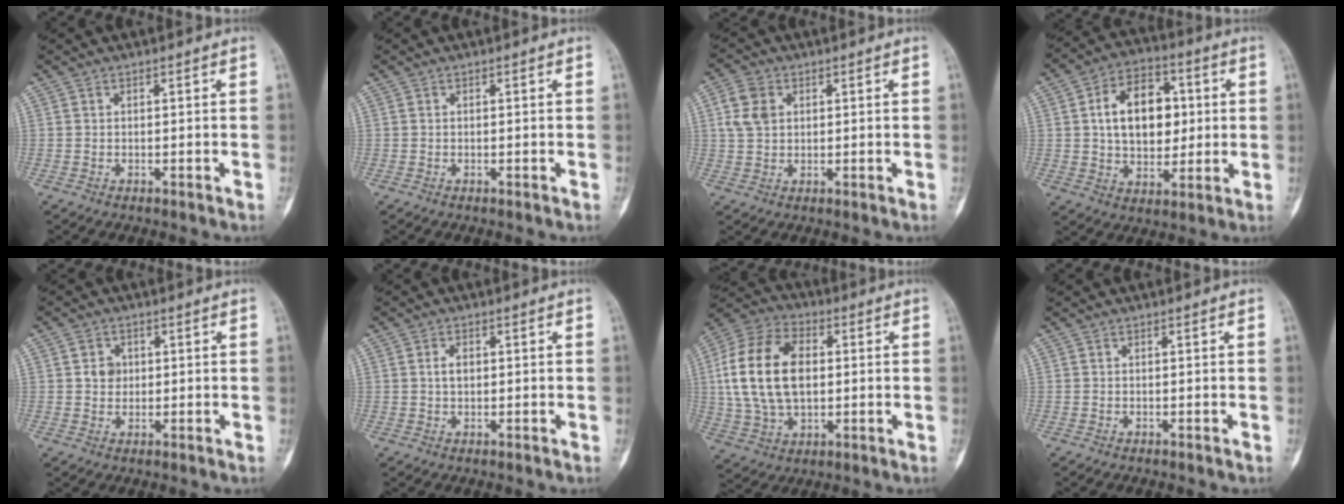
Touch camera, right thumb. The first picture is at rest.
{"total": 0.0}
{"total": 5.8, "force": [1.7, 4.3, 3.6], "torque": [-0.064, 0.005, 0.033]}
{"total": 15.3, "force": [2.4, 10.3, 11.1], "torque": [-0.134, 0.007, 0.037]}
{"total": 3.4, "force": [0.6, 2.9, 1.6], "torque": [-0.005, 0.000, 0.010]}
{"total": 2.4, "force": [0.5, 1.5, 1.8], "torque": [-0.026, 0.002, 0.009]}
{"total": 19.1, "force": [1.9, 12.2, 14.6], "torque": [-0.274, 0.012, 0.035]}
{"total": 0.0}